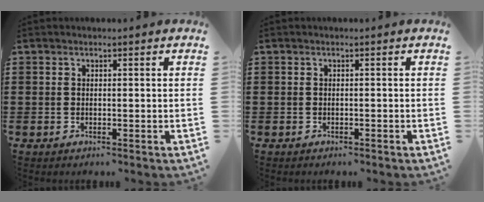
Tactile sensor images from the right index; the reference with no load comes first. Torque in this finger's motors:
{"motor_torque": [-0.36, 0.09, -0.68, -0.20]}